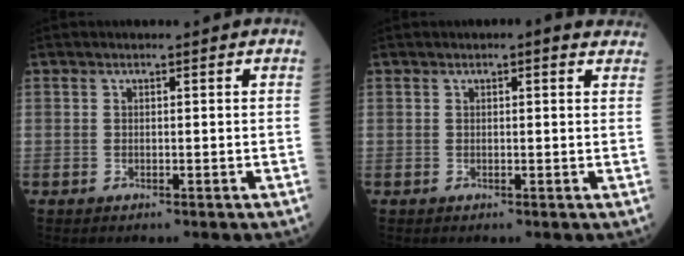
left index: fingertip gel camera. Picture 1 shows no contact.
{"total": 2.6, "force": [2.0, 0.8, 1.6], "torque": [-0.016, 0.011, 0.012]}